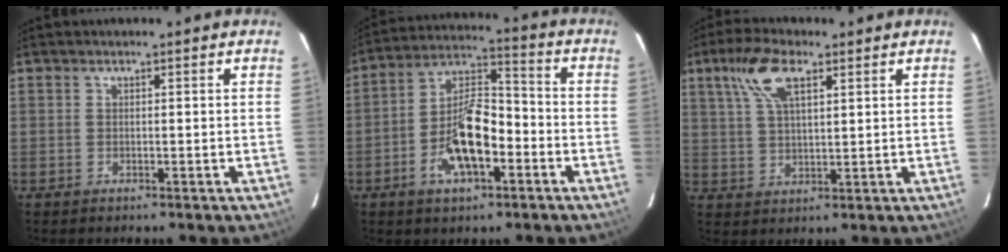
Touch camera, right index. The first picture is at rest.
{"total": 12.3, "force": [-5.0, 5.2, 10.0], "torque": [-0.197, 0.015, -0.086]}
{"total": 8.7, "force": [4.4, 3.5, 6.7], "torque": [-0.131, 0.020, 0.085]}